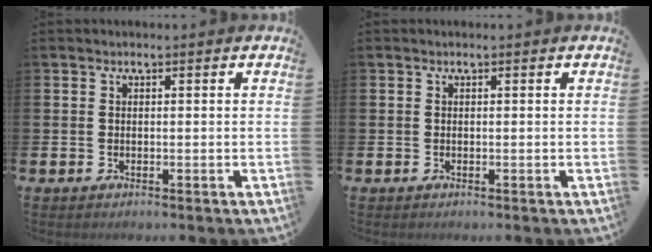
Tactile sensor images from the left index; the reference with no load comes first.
{"total": 0.0}